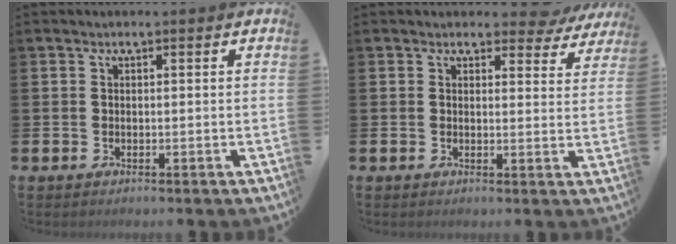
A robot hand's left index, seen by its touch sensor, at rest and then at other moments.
{"total": 2.7, "force": [2.4, 1.2, 0.4], "torque": [0.001, -0.012, 0.038]}